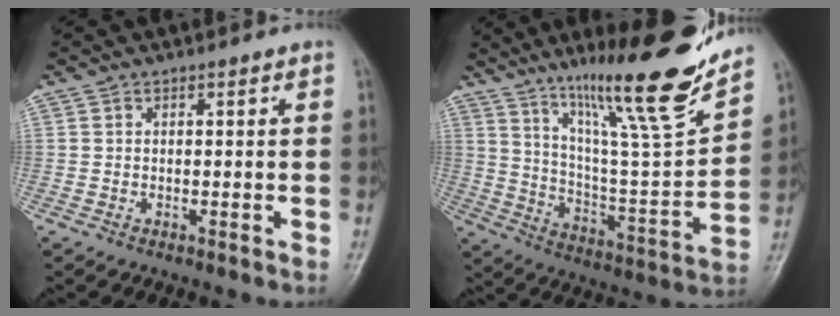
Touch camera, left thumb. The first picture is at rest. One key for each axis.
{"total": 22.5, "fx": 16.1, "fy": 2.4, "fz": 15.5, "tx": -0.213, "ty": -0.084, "tz": 0.272}